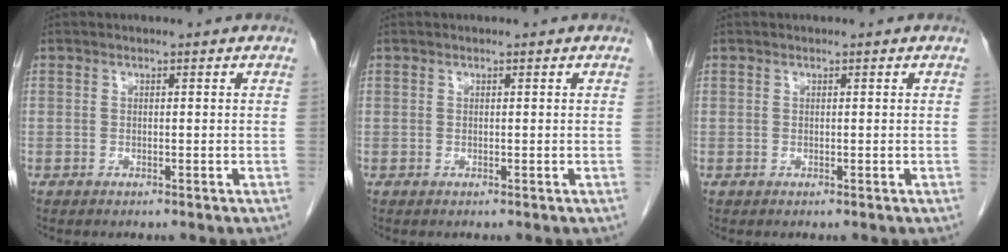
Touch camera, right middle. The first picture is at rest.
{"total": 0.0}
{"total": 0.0}